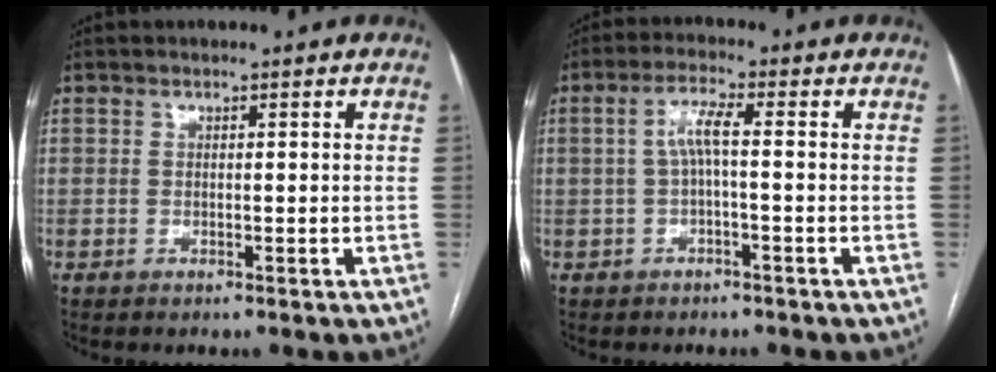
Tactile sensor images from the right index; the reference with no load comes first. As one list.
[{"total": 4.1, "force": [0.0, 0.3, 4.1], "torque": [-0.079, 0.018, 0.003]}]